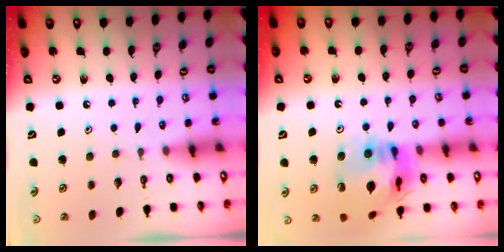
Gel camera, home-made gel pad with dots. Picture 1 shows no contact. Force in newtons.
{"total": 17.6, "press": 17.4, "slide": 2.5}